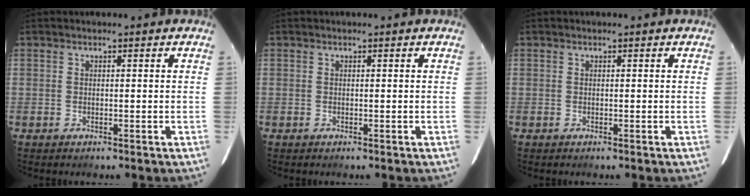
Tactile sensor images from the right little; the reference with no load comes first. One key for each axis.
{"total": 0.0}
{"total": 0.0}